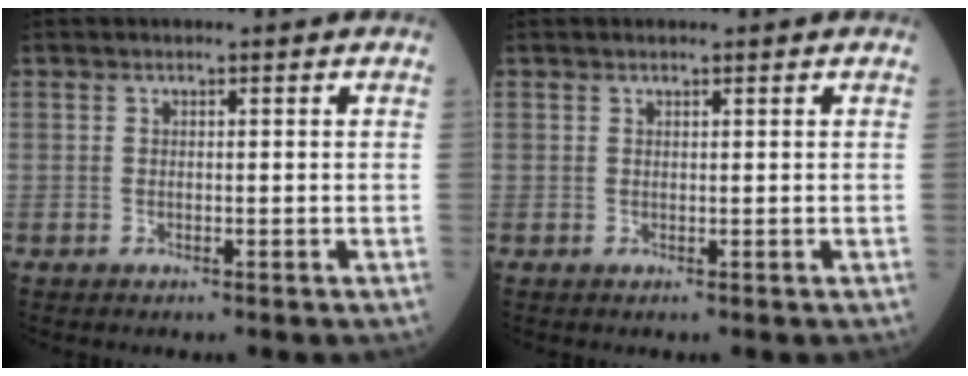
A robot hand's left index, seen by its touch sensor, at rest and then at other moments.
{"total": 0.6, "force": [0.5, 0.1, 0.2], "torque": [-0.009, 0.003, 0.011]}